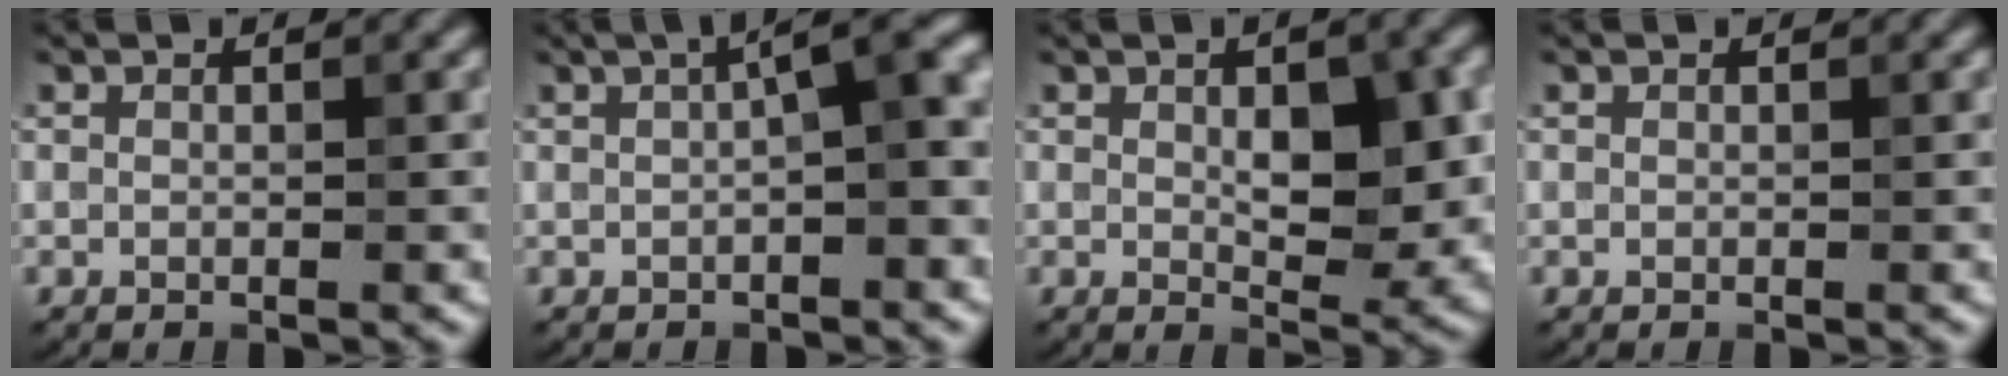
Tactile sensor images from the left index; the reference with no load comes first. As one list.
[{"total": 5.2, "force": [0.6, 1.2, 5.0], "torque": [-0.059, 0.018, 0.006]}, {"total": 6.3, "force": [0.8, 2.9, 5.6], "torque": [-0.076, -0.004, 0.018]}, {"total": 0.0}]